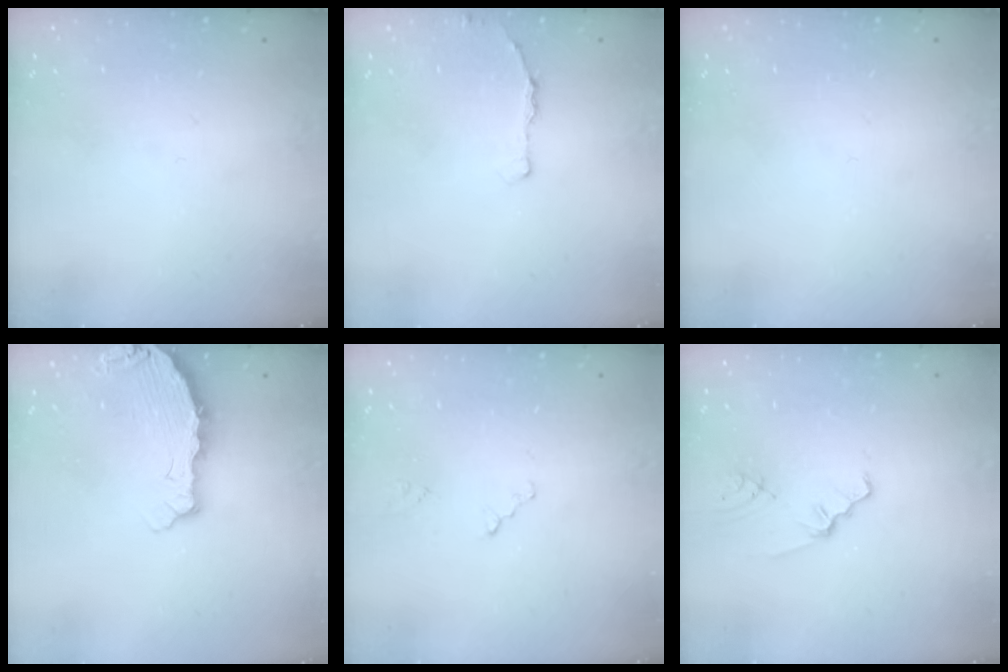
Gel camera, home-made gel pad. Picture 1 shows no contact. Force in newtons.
{"total": 3.1, "press": 3.1, "slide": 0.5}
{"total": 0.0}
{"total": 6.0, "press": 6.0, "slide": 0.5}
{"total": 0.7, "press": 0.6, "slide": 0.2}
{"total": 1.8, "press": 1.8, "slide": 0.2}